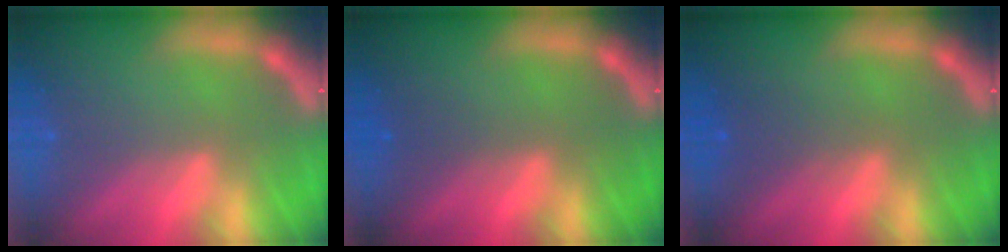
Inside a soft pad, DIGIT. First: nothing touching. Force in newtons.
{"total": 0.9}
{"total": 2.0}